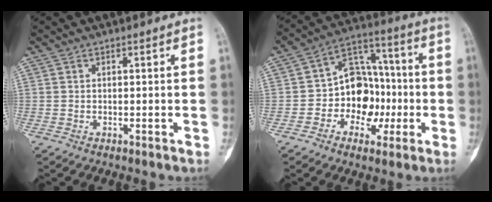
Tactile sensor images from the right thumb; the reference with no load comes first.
{"total": 13.6, "force": [-2.5, 10.3, 8.5], "torque": [-0.078, 0.047, -0.046]}